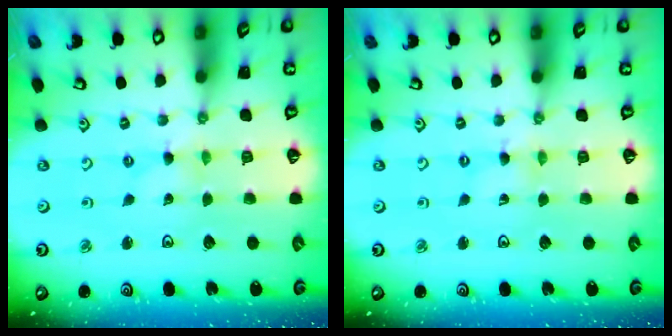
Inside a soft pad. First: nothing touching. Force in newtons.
{"total": 0.5, "press": 0.5, "slide": 0.2}